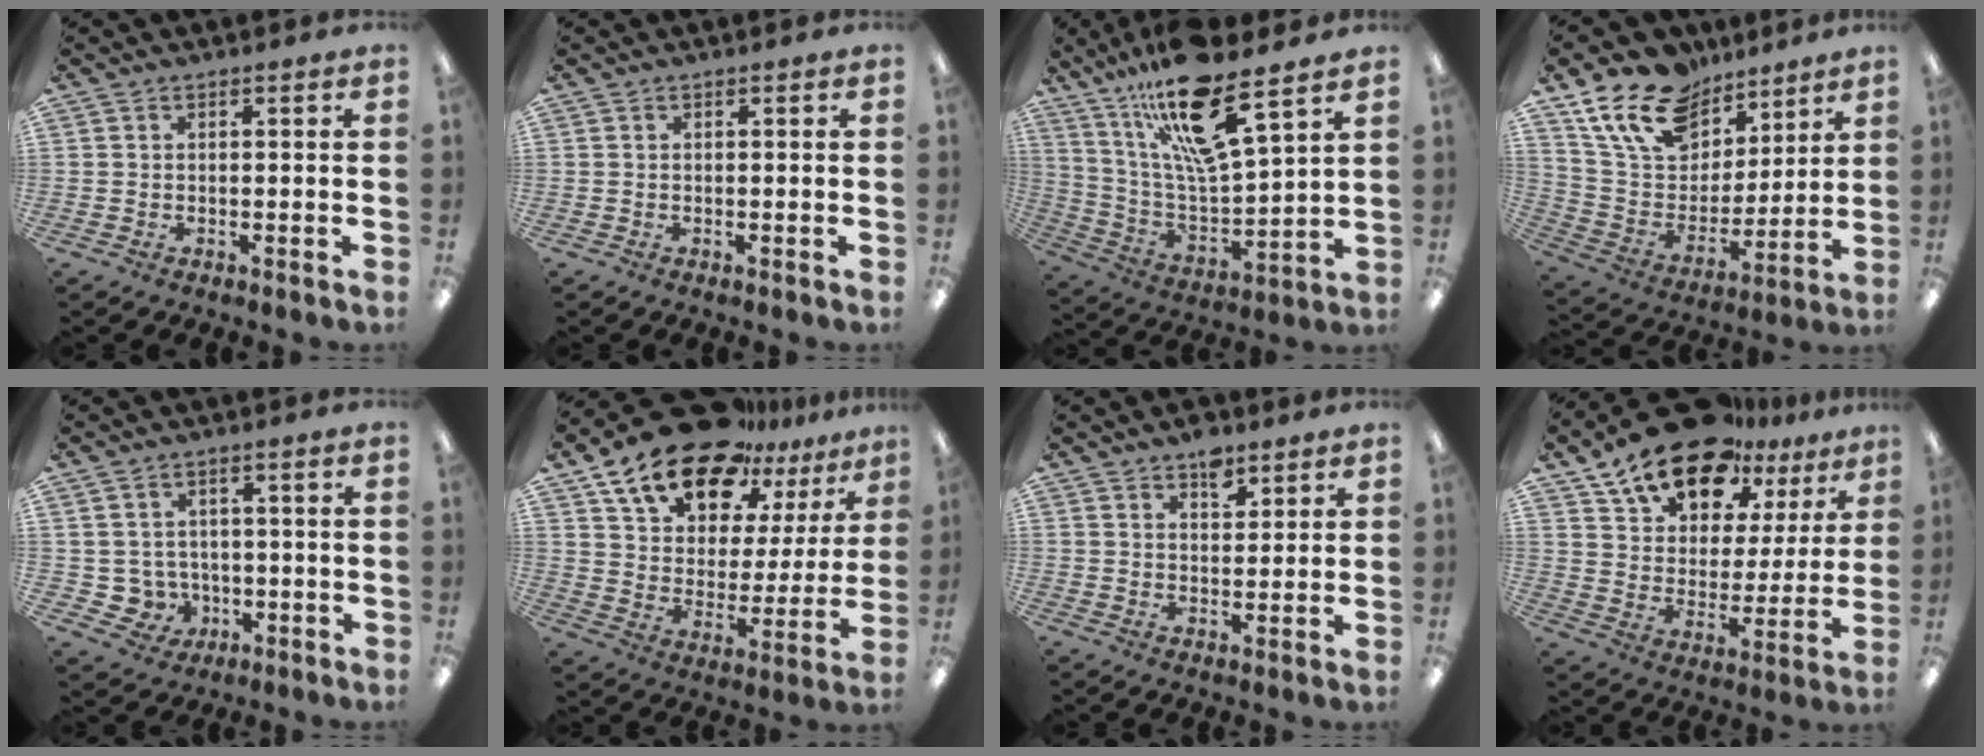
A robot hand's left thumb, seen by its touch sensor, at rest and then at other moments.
{"total": 0.0}
{"total": 19.0, "force": [13.4, 4.0, 12.9], "torque": [-0.234, -0.073, 0.223]}
{"total": 18.3, "force": [12.6, 11.0, 7.5], "torque": [-0.150, -0.067, 0.236]}
{"total": 5.2, "force": [-0.4, 5.1, 0.9], "torque": [-0.028, -0.002, 0.000]}
{"total": 19.0, "force": [14.9, 8.9, 7.8], "torque": [-0.150, -0.095, 0.264]}
{"total": 5.5, "force": [3.9, 3.0, 2.5], "torque": [-0.018, -0.023, 0.064]}
{"total": 18.1, "force": [13.8, 9.0, 7.5], "torque": [-0.141, -0.086, 0.246]}